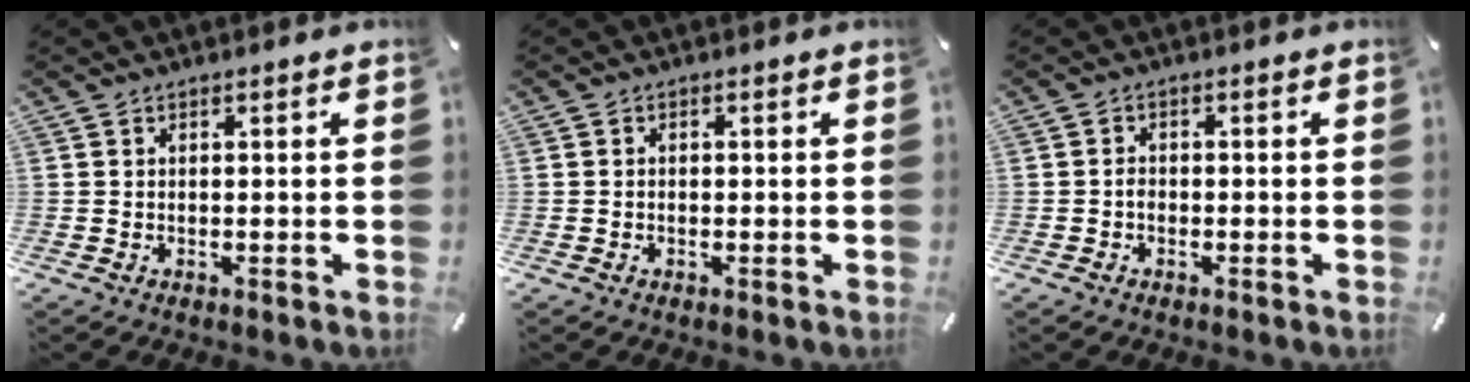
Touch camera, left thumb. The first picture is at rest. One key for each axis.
{"total": 0.7, "fx": -0.3, "fy": 0.4, "fz": 0.5, "tx": -0.009, "ty": 0.000, "tz": -0.005}
{"total": 1.4, "fx": -0.6, "fy": 1.1, "fz": 0.8, "tx": -0.016, "ty": 0.005, "tz": -0.012}